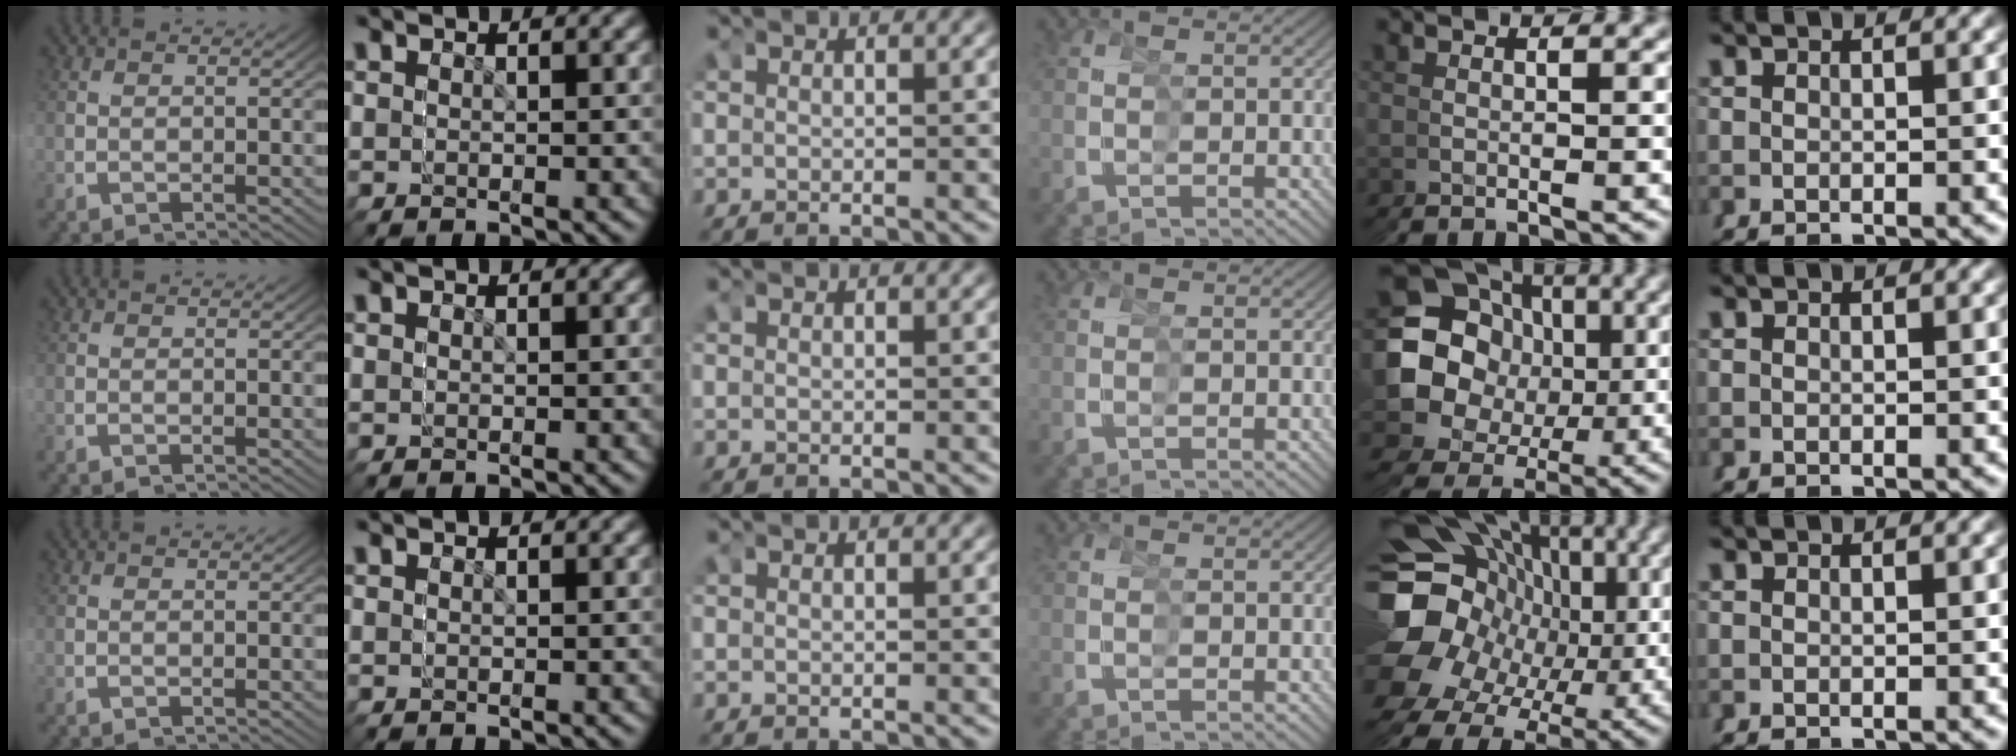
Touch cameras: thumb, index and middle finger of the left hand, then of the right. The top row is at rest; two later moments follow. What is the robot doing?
{"motion": "grasp_and_lifting", "object": "straw"}